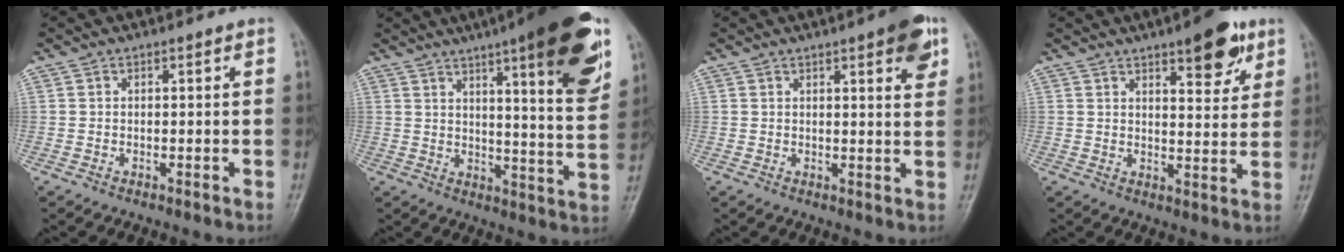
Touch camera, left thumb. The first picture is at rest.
{"total": 20.2, "force": [11.0, 3.6, 16.6], "torque": [-0.206, -0.044, 0.151]}
{"total": 6.6, "force": [3.5, 1.6, 5.4], "torque": [-0.060, -0.012, 0.039]}
{"total": 9.5, "force": [5.7, 3.4, 6.8], "torque": [-0.069, -0.028, 0.077]}